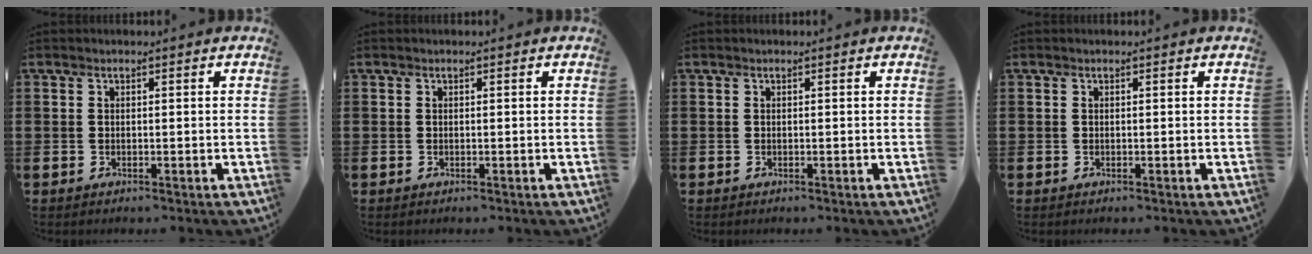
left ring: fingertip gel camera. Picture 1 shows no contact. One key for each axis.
{"total": 0.0}
{"total": 0.0}
{"total": 0.0}